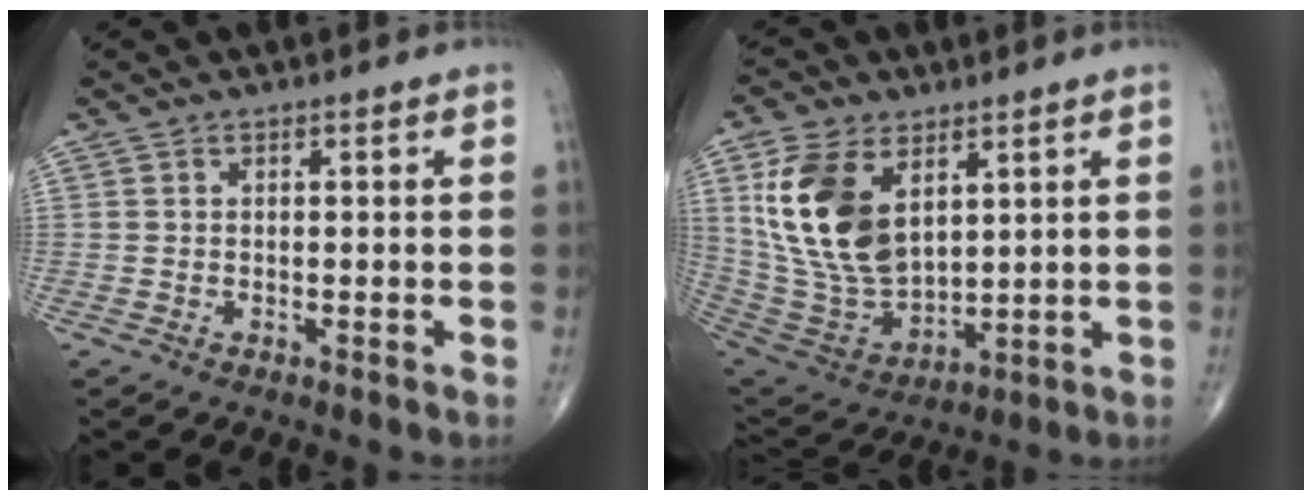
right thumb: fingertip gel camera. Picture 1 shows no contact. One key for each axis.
{"total": 18.1, "fx": 6.1, "fy": 10.7, "fz": 13.3, "tx": -0.247, "ty": -0.029, "tz": 0.132}